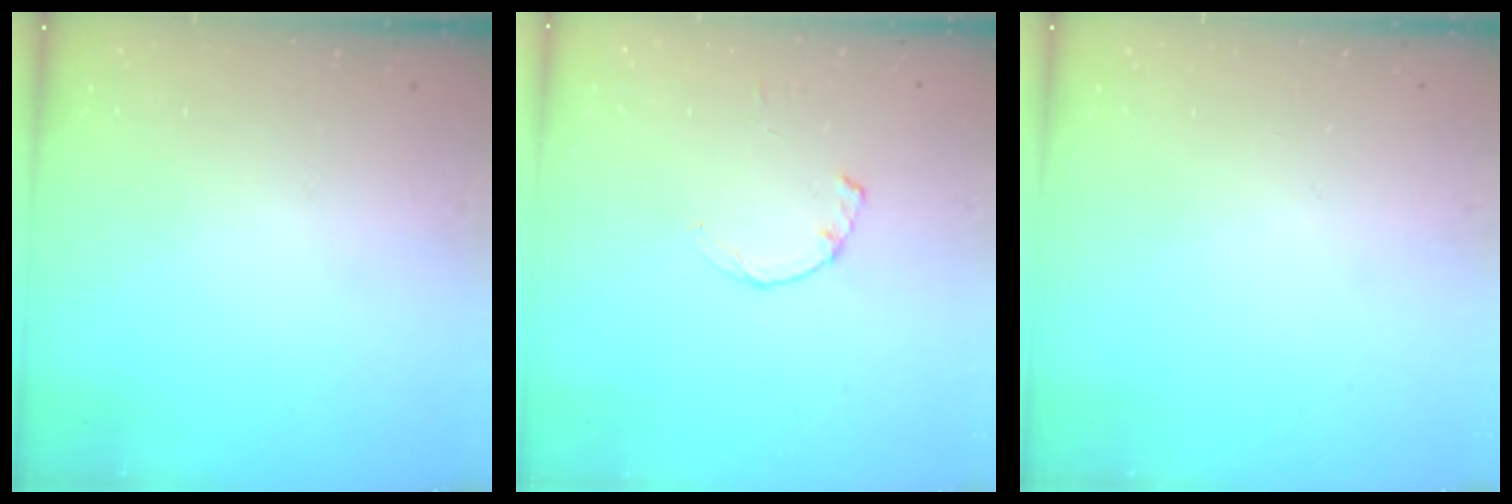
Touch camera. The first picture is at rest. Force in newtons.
{"total": 1.2, "press": 1.2, "slide": 0.3}
{"total": 0.0}